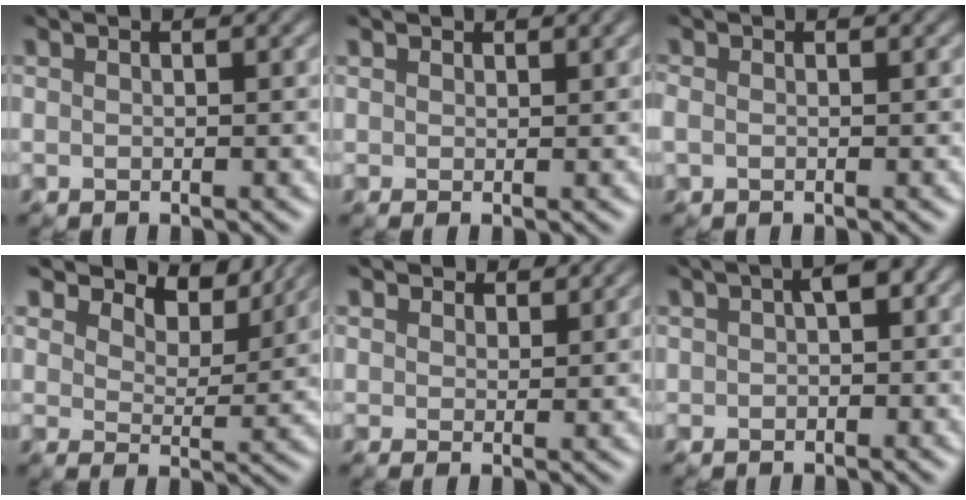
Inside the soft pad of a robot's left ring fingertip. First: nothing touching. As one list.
[{"total": 1.3, "force": [0.8, 0.6, 0.8], "torque": [-0.009, 0.001, 0.011]}, {"total": 0.5, "force": [-0.2, 0.3, 0.4], "torque": [-0.014, -0.003, -0.006]}, {"total": 8.2, "force": [7.0, 2.8, 3.4], "torque": [-0.059, -0.008, 0.101]}, {"total": 2.0, "force": [1.6, 1.1, 0.7], "torque": [-0.014, -0.001, 0.021]}, {"total": 2.5, "force": [0.5, 1.3, 2.1], "torque": [-0.024, 0.013, 0.002]}]